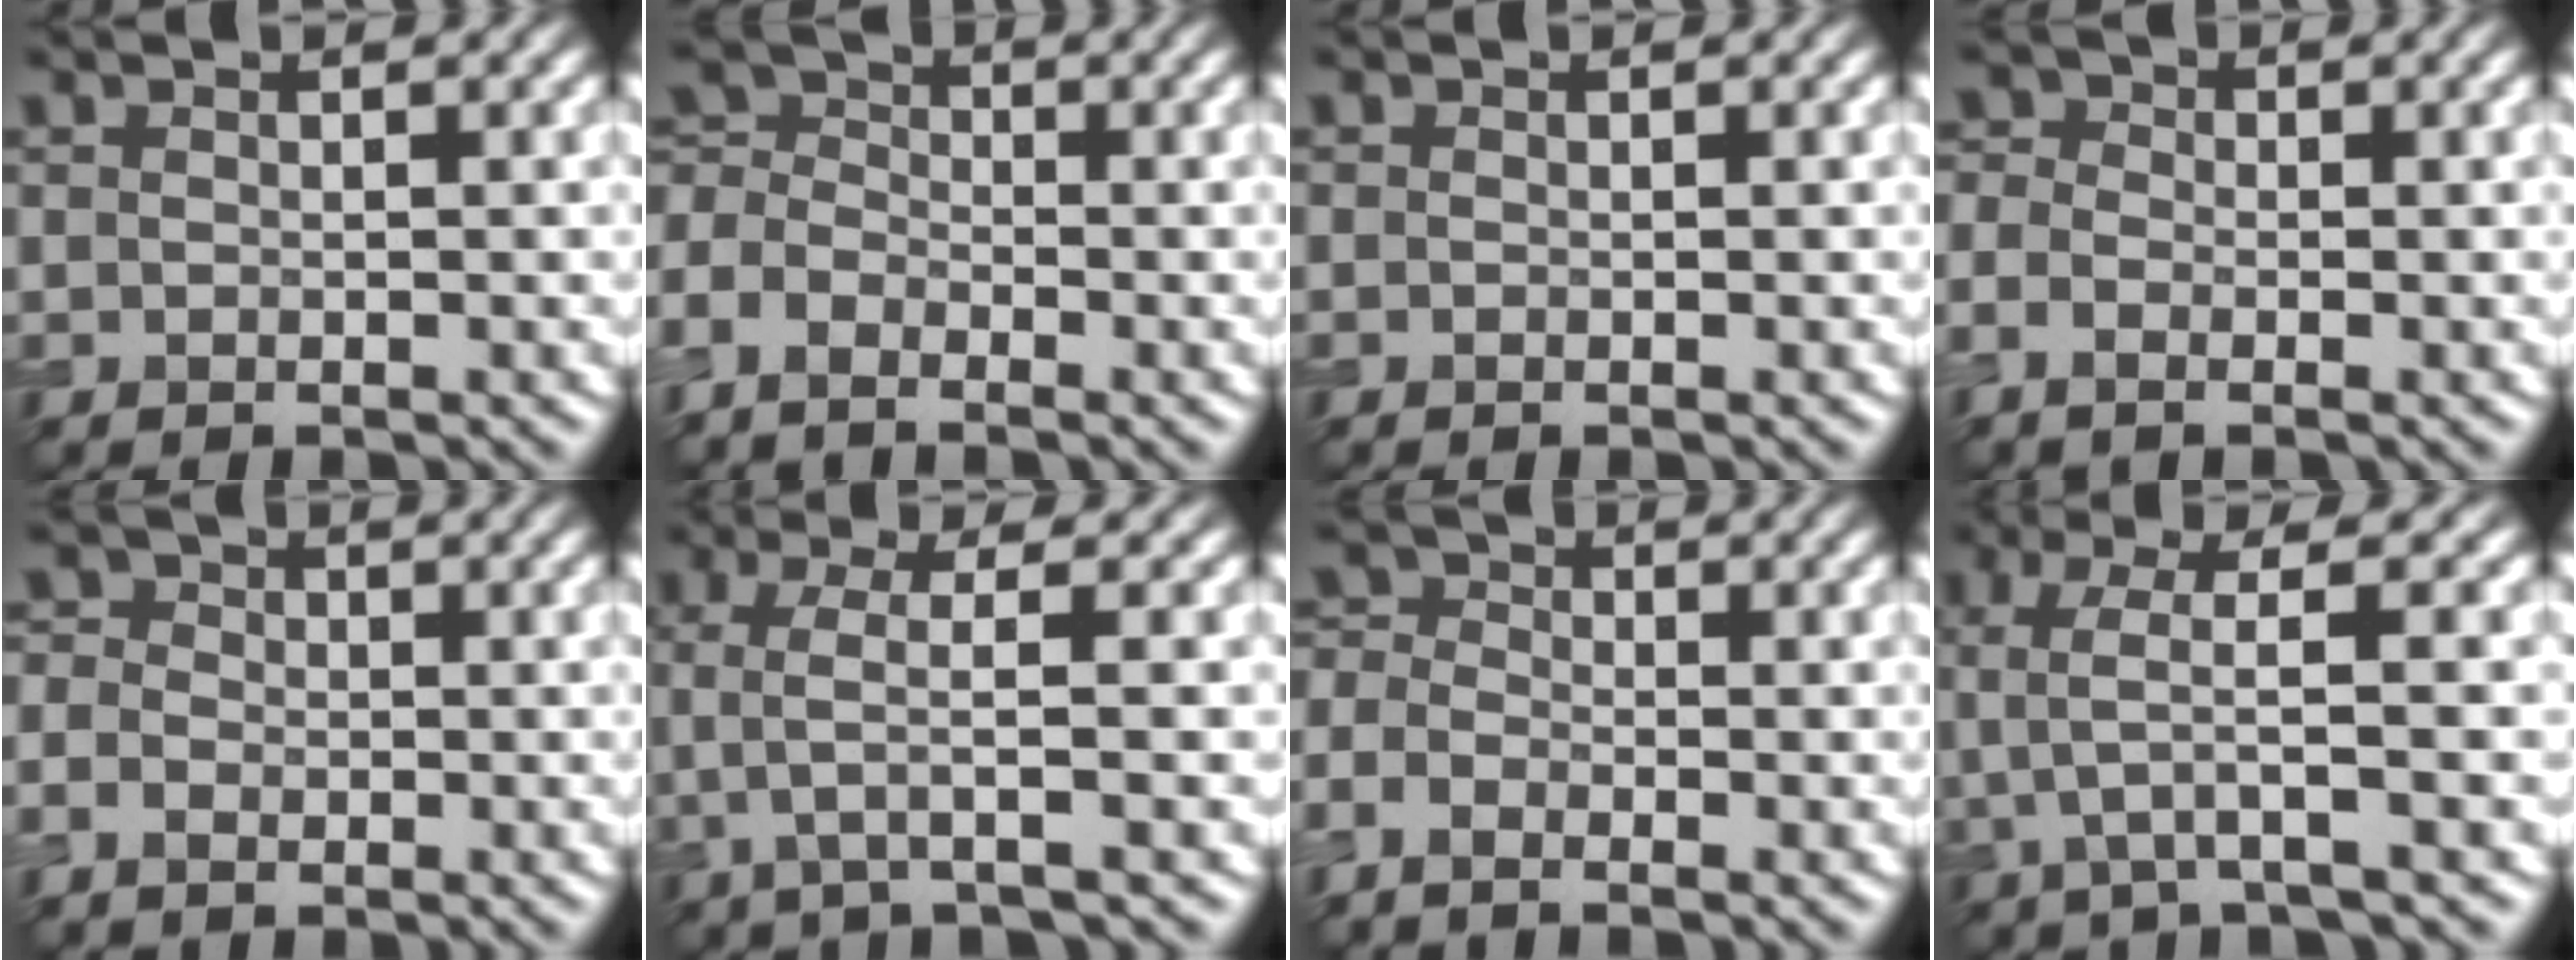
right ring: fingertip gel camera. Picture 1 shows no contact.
{"total": 4.8, "force": [-3.0, 2.7, 2.6], "torque": [-0.062, 0.001, -0.060]}
{"total": 0.0}
{"total": 2.9, "force": [-1.1, 2.1, 1.7], "torque": [-0.028, 0.005, -0.030]}
{"total": 3.7, "force": [-1.0, 3.1, 1.6], "torque": [-0.020, 0.008, -0.034]}
{"total": 3.5, "force": [0.1, 0.8, 3.4], "torque": [-0.065, 0.005, 0.000]}
{"total": 3.4, "force": [-1.9, 2.2, 1.8], "torque": [-0.038, 0.004, -0.045]}
{"total": 4.5, "force": [0.5, 1.0, 4.4], "torque": [-0.084, 0.012, 0.006]}